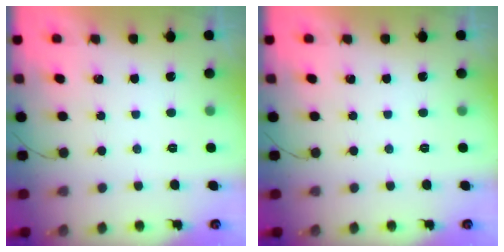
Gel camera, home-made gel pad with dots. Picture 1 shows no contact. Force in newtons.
{"total": 0.0}